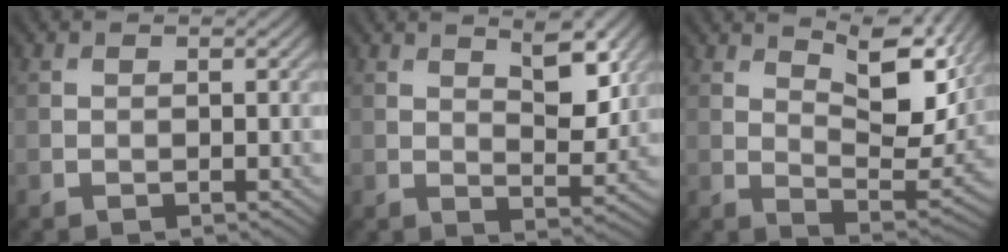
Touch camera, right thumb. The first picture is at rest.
{"total": 5.4, "force": [2.9, 2.0, 4.1], "torque": [-0.066, -0.012, 0.050]}
{"total": 10.6, "force": [6.0, 3.5, 8.1], "torque": [-0.137, -0.003, 0.094]}